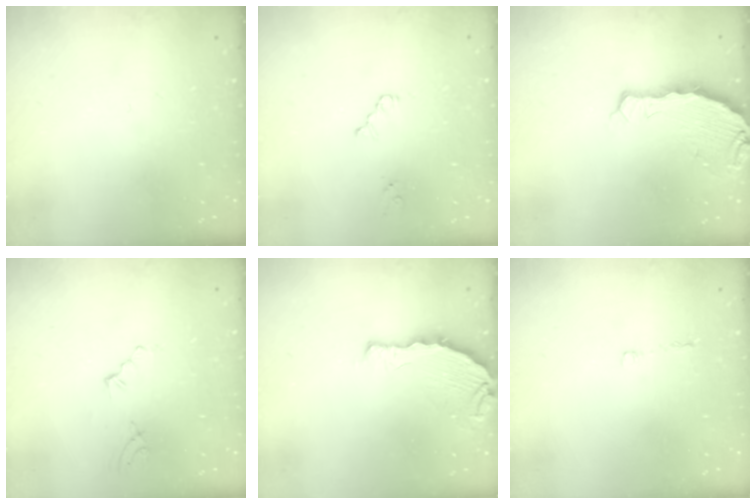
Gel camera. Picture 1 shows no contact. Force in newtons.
{"total": 3.6, "press": 3.5, "slide": 0.5}
{"total": 5.7, "press": 5.0, "slide": 2.8}
{"total": 2.7, "press": 1.9, "slide": 2.0}
{"total": 7.5, "press": 5.6, "slide": 4.9}
{"total": 2.5, "press": 2.4, "slide": 0.4}